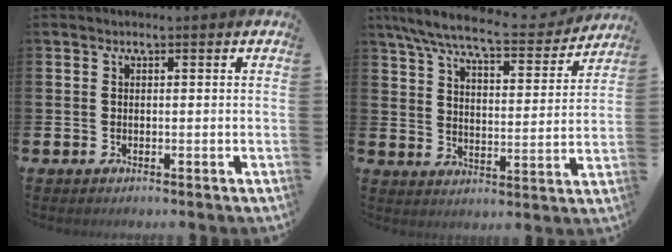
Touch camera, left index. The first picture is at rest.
{"total": 8.8, "force": [7.9, 1.2, 3.8], "torque": [-0.099, -0.047, 0.133]}